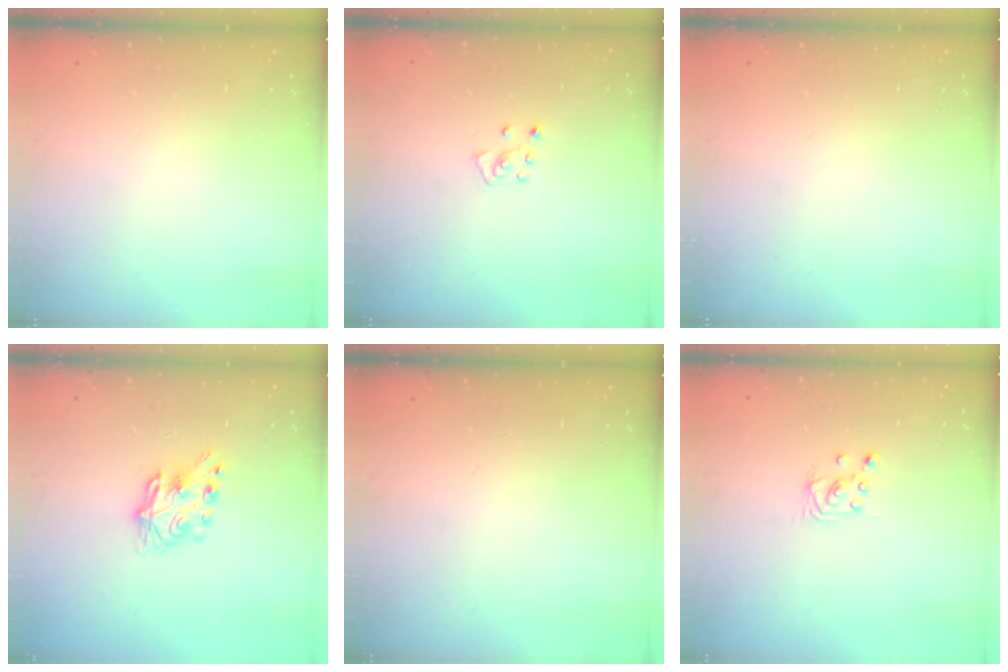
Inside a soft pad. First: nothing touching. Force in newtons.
{"total": 5.4, "press": 5.4, "slide": 0.6}
{"total": 0.0}
{"total": 7.2, "press": 7.2, "slide": 0.4}
{"total": 0.0}
{"total": 2.5, "press": 2.5, "slide": 0.2}